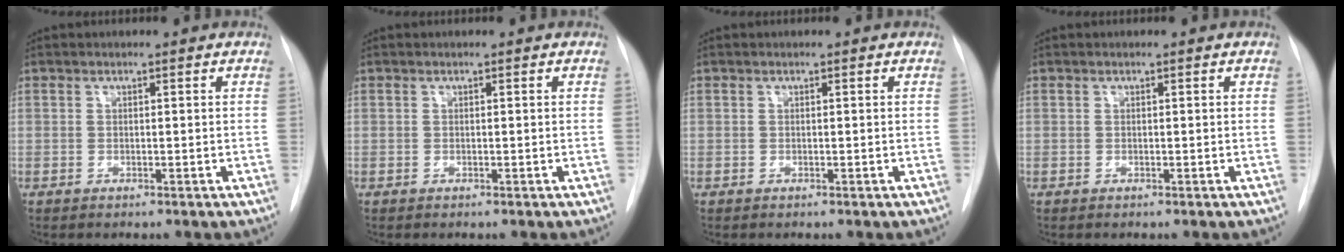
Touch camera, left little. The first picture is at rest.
{"total": 0.0}
{"total": 0.0}
{"total": 0.0}